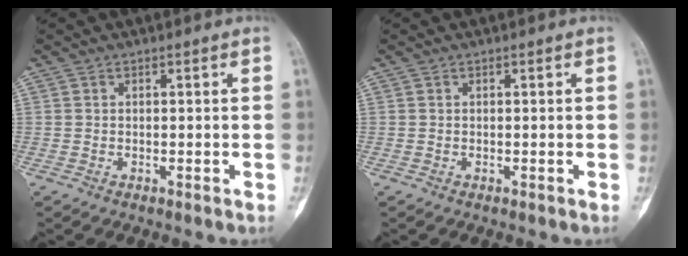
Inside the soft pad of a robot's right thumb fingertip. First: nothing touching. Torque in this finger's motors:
{"motor_torque": [0.00, 0.00, 0.03, -0.01, 0.00]}